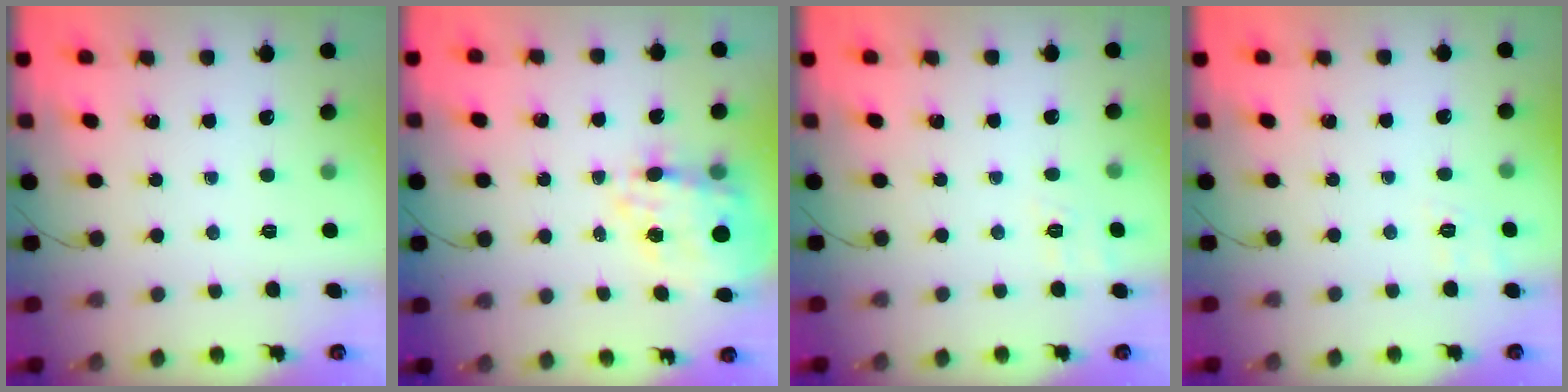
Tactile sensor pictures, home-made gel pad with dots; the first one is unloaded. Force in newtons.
{"total": 13.1, "press": 12.6, "slide": 3.5}
{"total": 6.7, "press": 6.4, "slide": 2.0}
{"total": 2.5, "press": 1.6, "slide": 1.9}